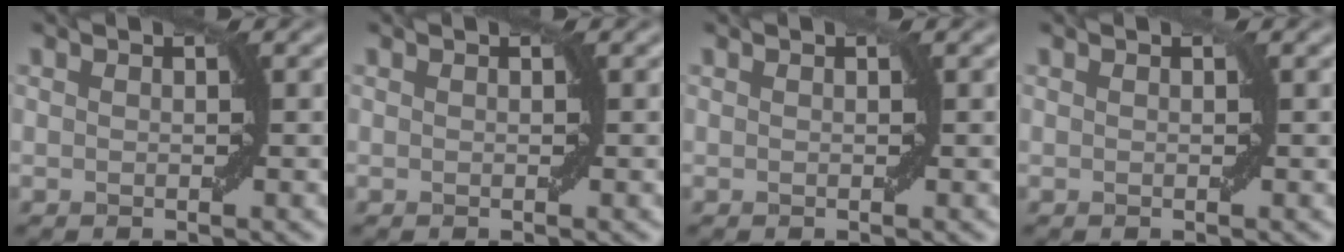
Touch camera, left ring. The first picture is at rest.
{"total": 0.0}
{"total": 0.0}
{"total": 0.0}